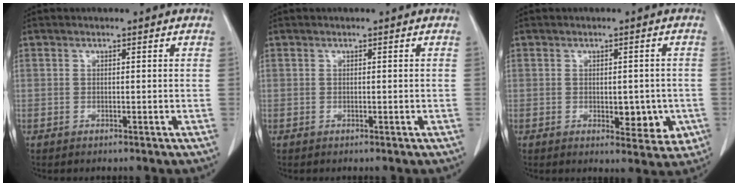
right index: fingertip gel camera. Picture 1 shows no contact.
{"total": 0.0}
{"total": 6.0, "force": [-1.2, 3.0, 5.0], "torque": [-0.049, -0.004, -0.008]}